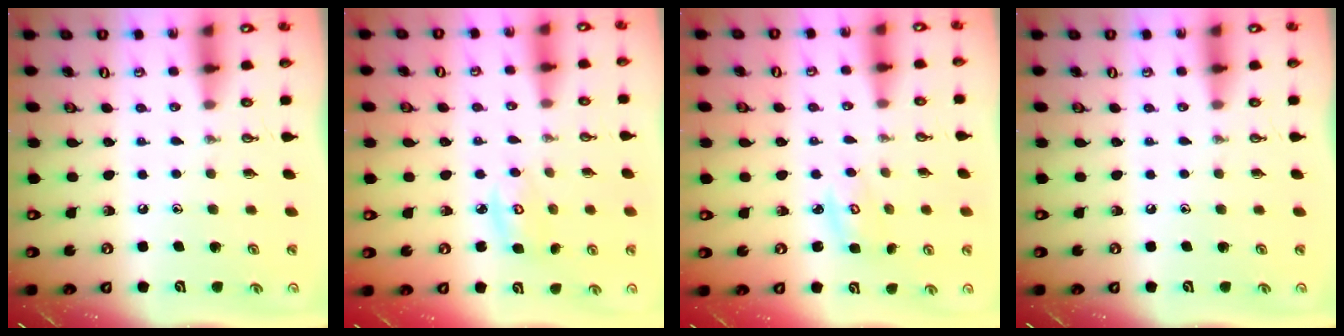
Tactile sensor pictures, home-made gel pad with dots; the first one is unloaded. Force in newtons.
{"total": 6.0, "press": 5.9, "slide": 0.5}
{"total": 3.3, "press": 3.3, "slide": 0.3}
{"total": 0.0}